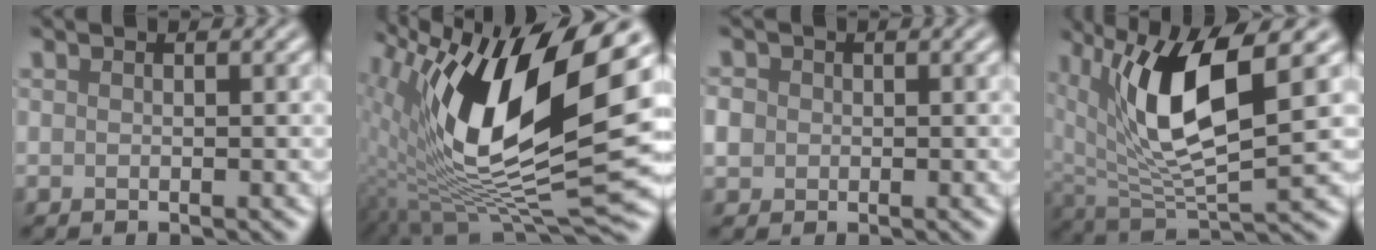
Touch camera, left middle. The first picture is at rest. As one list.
[{"total": 16.0, "force": [3.8, 5.5, 14.6], "torque": [-0.264, -0.007, 0.064]}, {"total": 1.9, "force": [-0.1, 1.9, 0.5], "torque": [-0.013, 0.002, -0.003]}, {"total": 9.9, "force": [3.5, 3.4, 8.7], "torque": [-0.172, -0.008, 0.065]}]